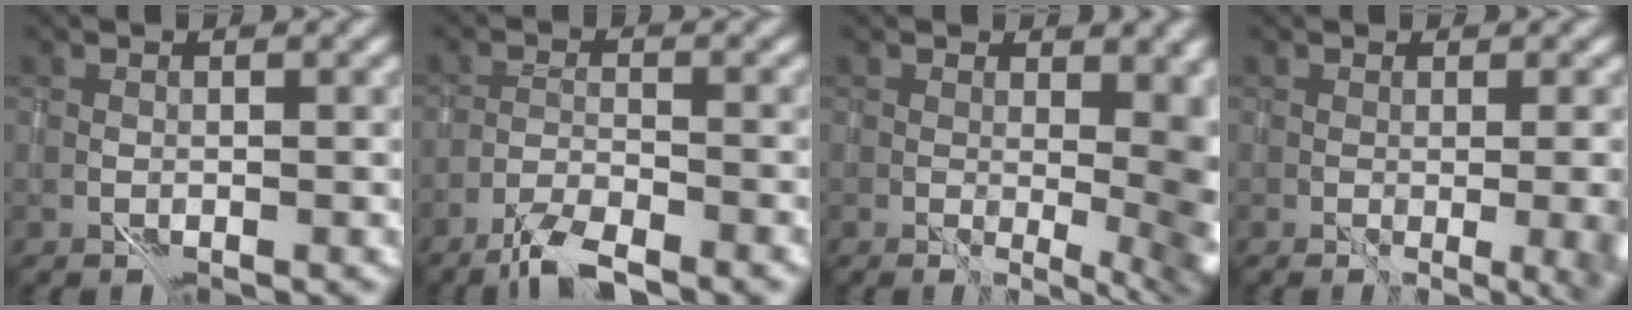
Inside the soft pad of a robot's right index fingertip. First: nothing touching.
{"total": 3.8, "force": [-3.0, 0.5, 2.2], "torque": [-0.039, 0.005, -0.062]}
{"total": 9.8, "force": [1.4, 3.9, 8.9], "torque": [-0.069, 0.000, 0.039]}
{"total": 6.9, "force": [-0.8, 3.0, 6.2], "torque": [-0.038, -0.006, 0.018]}